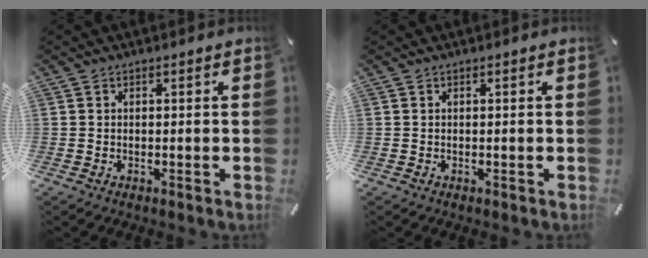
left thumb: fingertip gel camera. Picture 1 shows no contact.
{"total": 0.0}